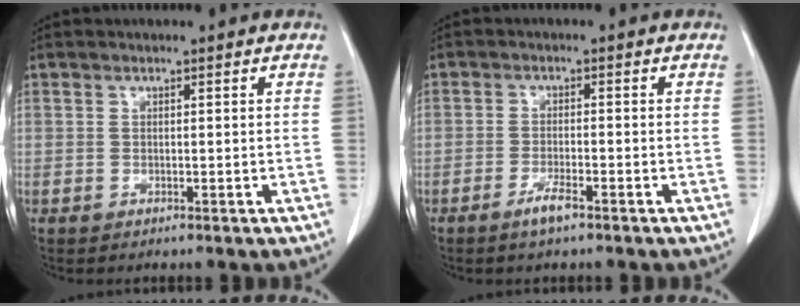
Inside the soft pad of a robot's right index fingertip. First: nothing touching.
{"total": 3.0, "force": [-2.1, 0.2, 2.1], "torque": [-0.043, -0.003, -0.039]}